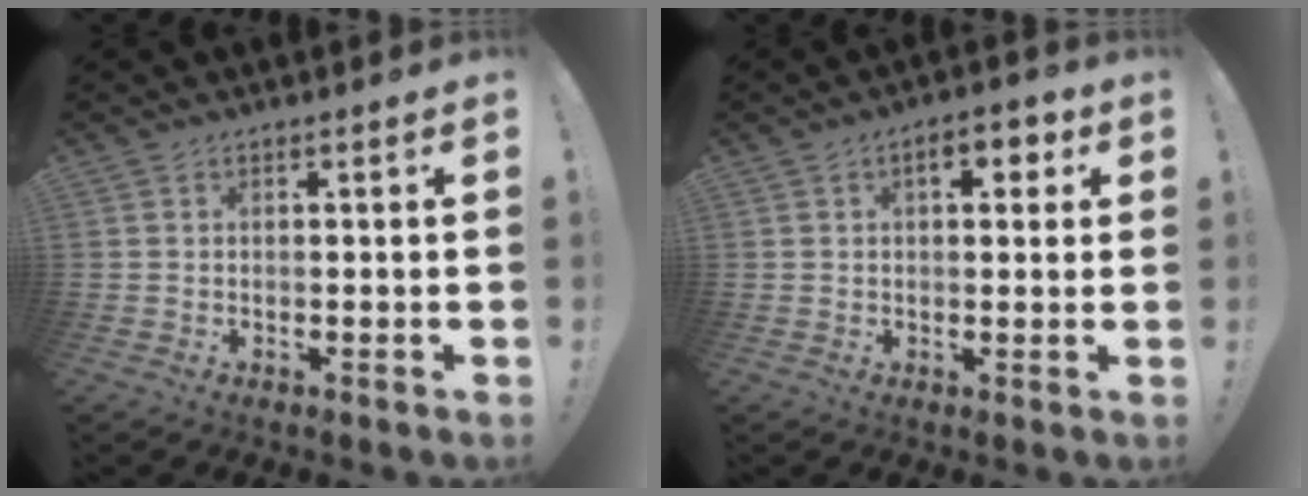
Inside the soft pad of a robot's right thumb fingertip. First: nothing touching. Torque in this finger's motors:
{"motor_torque": [-0.40, 0.31, 0.69, -0.13, 0.01]}